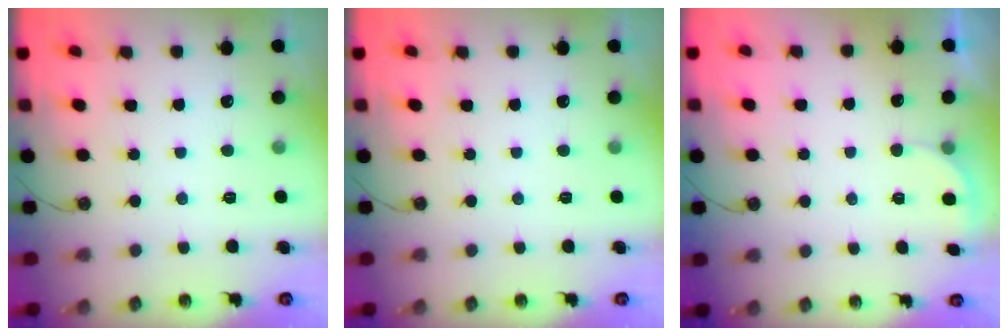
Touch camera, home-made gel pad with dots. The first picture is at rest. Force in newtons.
{"total": 0.0}
{"total": 2.1, "press": 2.1, "slide": 0.6}